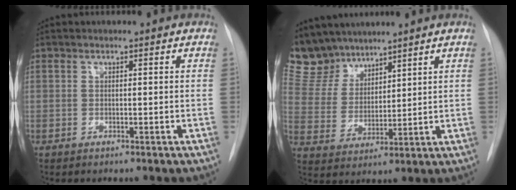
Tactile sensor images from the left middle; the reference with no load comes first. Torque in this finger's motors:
{"motor_torque": [0.39, -0.39, 0.06, -0.05]}